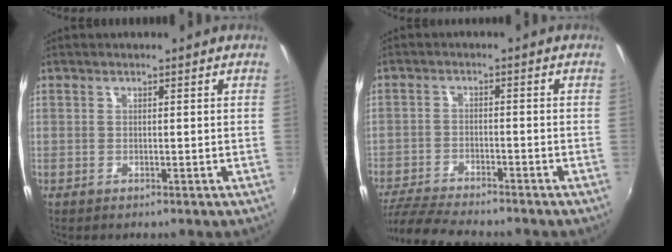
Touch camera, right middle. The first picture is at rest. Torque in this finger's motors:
{"motor_torque": [1.10, -1.04, 0.23, 0.16]}